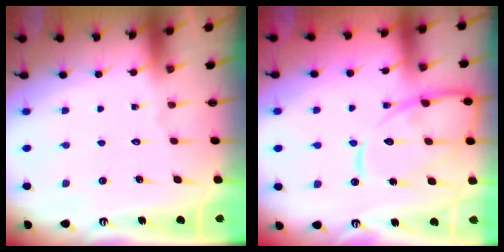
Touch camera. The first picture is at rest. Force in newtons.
{"total": 14.5, "press": 14.4, "slide": 1.4}